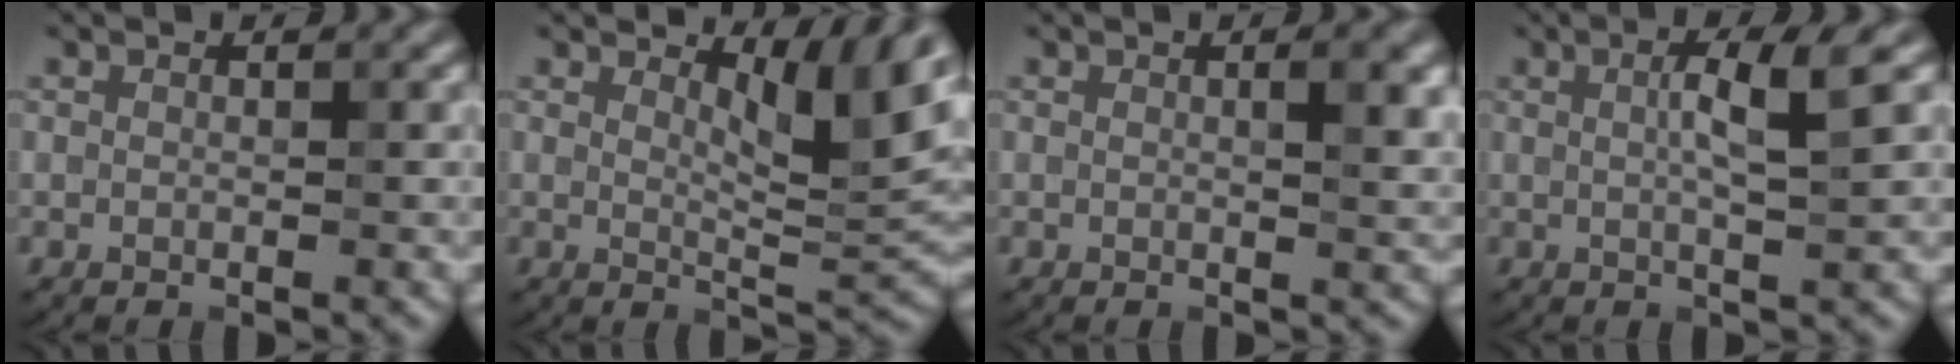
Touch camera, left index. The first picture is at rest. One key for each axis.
{"total": 5.3, "fx": 2.9, "fy": 1.7, "fz": 4.1, "tx": -0.062, "ty": -0.009, "tz": 0.040}
{"total": 2.7, "fx": 0.7, "fy": 0.7, "fz": 2.6, "tx": -0.029, "ty": 0.003, "tz": 0.007}
{"total": 3.8, "fx": 0.8, "fy": 0.7, "fz": 3.7, "tx": -0.058, "ty": 0.004, "tz": 0.009}